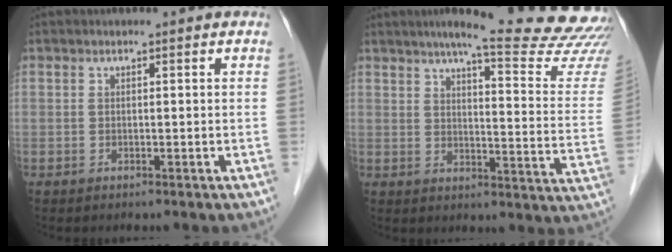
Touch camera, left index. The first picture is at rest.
{"total": 21.3, "force": [19.2, -0.8, 9.2], "torque": [-0.123, -0.095, 0.223]}